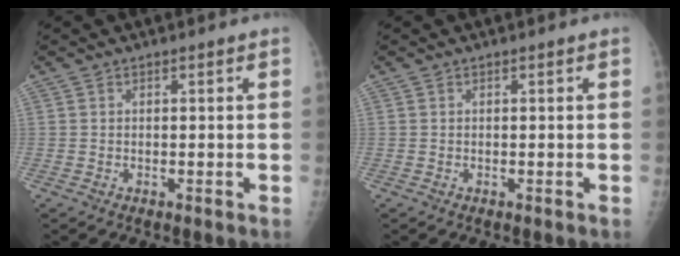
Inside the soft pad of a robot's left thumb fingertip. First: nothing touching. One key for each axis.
{"total": 0.0}